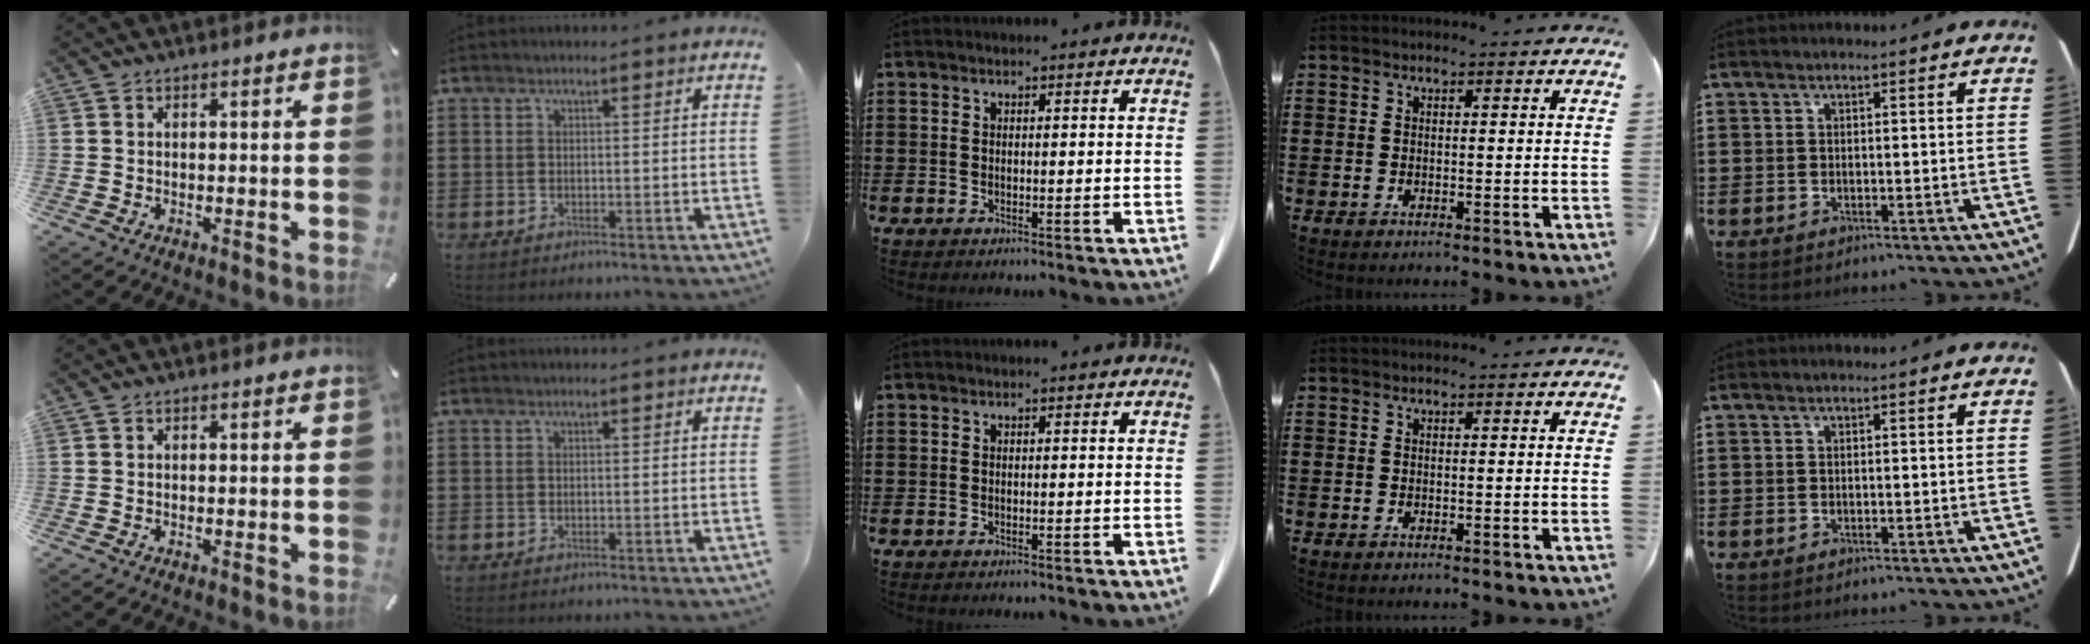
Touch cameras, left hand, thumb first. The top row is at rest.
{}